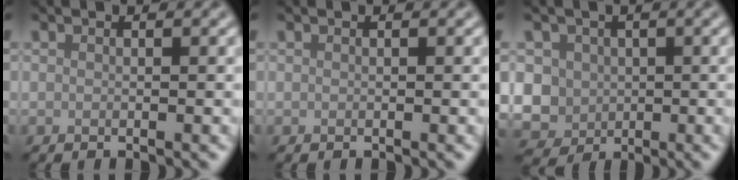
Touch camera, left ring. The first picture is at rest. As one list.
[{"total": 0.0}, {"total": 6.4, "force": [-0.5, 5.9, 2.3], "torque": [-0.042, 0.010, -0.032]}]